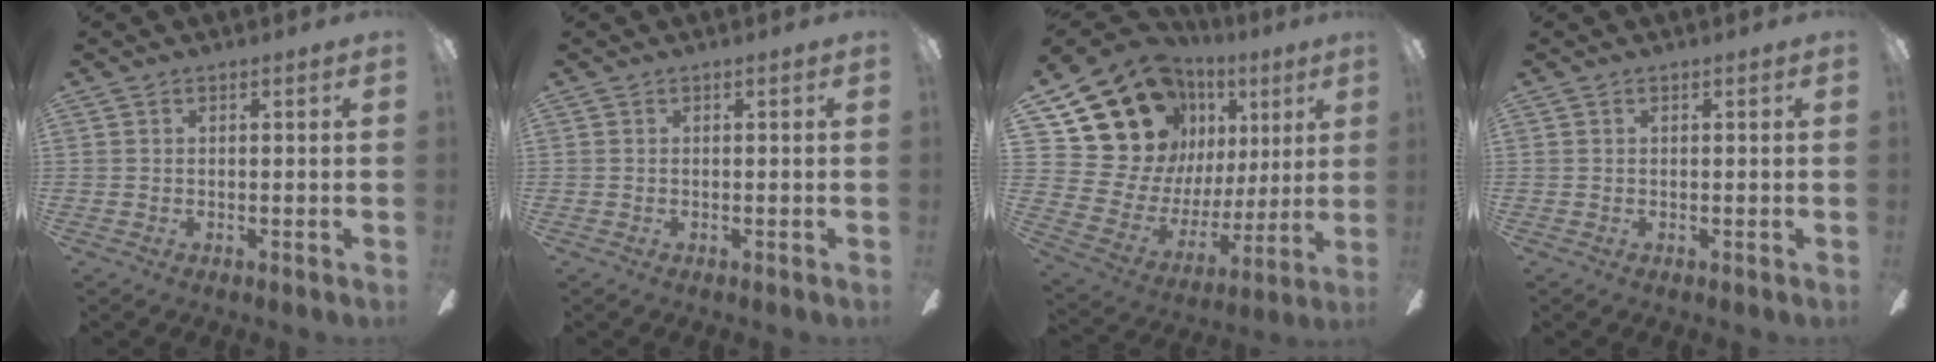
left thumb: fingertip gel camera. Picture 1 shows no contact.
{"total": 0.0}
{"total": 19.1, "force": [11.3, 13.5, 7.3], "torque": [-0.151, -0.093, 0.230]}
{"total": 0.0}